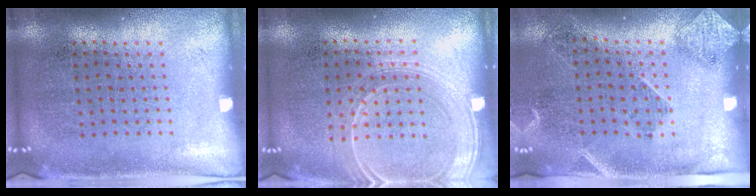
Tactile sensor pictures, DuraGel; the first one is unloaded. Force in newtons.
{"total": 1.8, "press": 1.7, "slide": 0.6}
{"total": 1.7, "press": 1.3, "slide": 1.1}